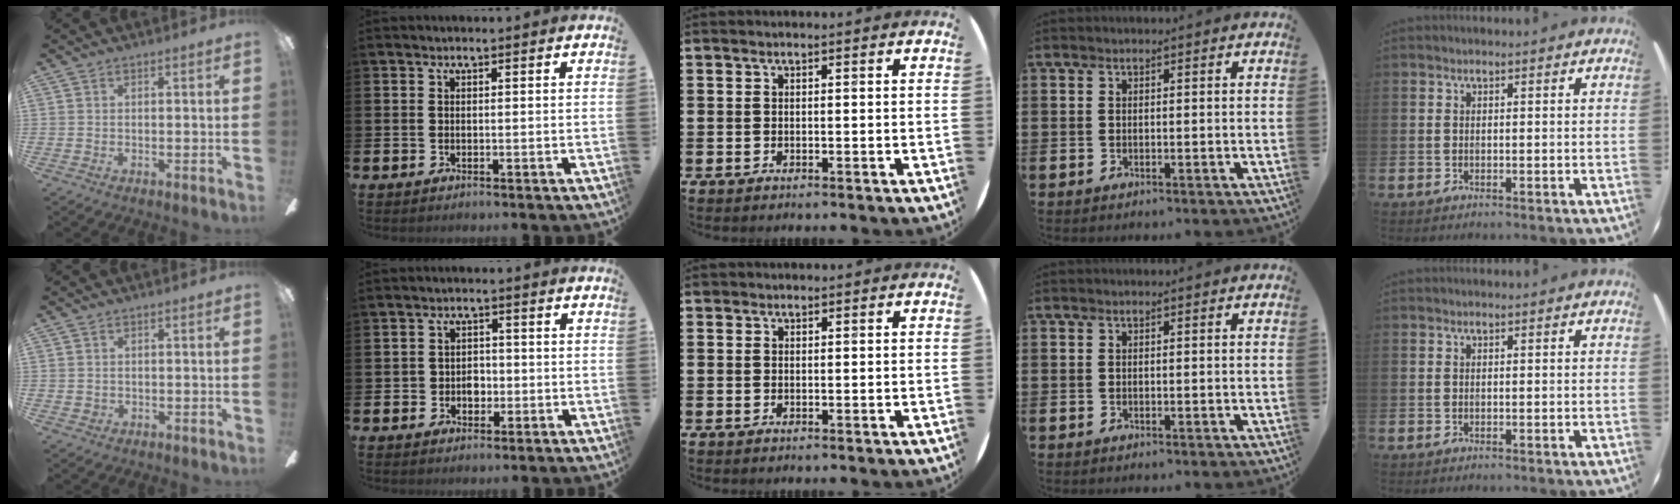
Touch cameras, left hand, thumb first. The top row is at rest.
{"thumb": {"total": 1.1, "force": [0.1, 1.1, 0.1], "torque": [-0.004, 0.005, -0.001]}, "index": {"total": 2.4, "force": [-0.5, 2.2, 0.9], "torque": [-0.012, 0.002, -0.017]}, "middle": {"total": 0.5, "force": [0.5, 0.2, 0.0], "torque": [0.000, 0.002, 0.009]}}